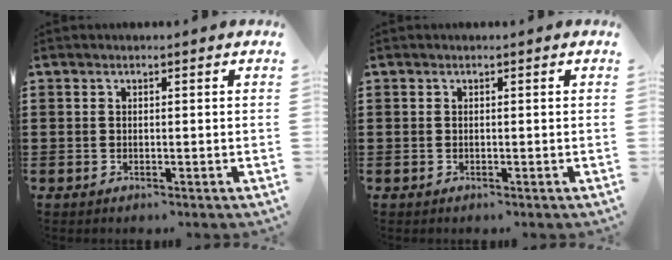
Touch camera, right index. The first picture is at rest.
{"total": 0.0}